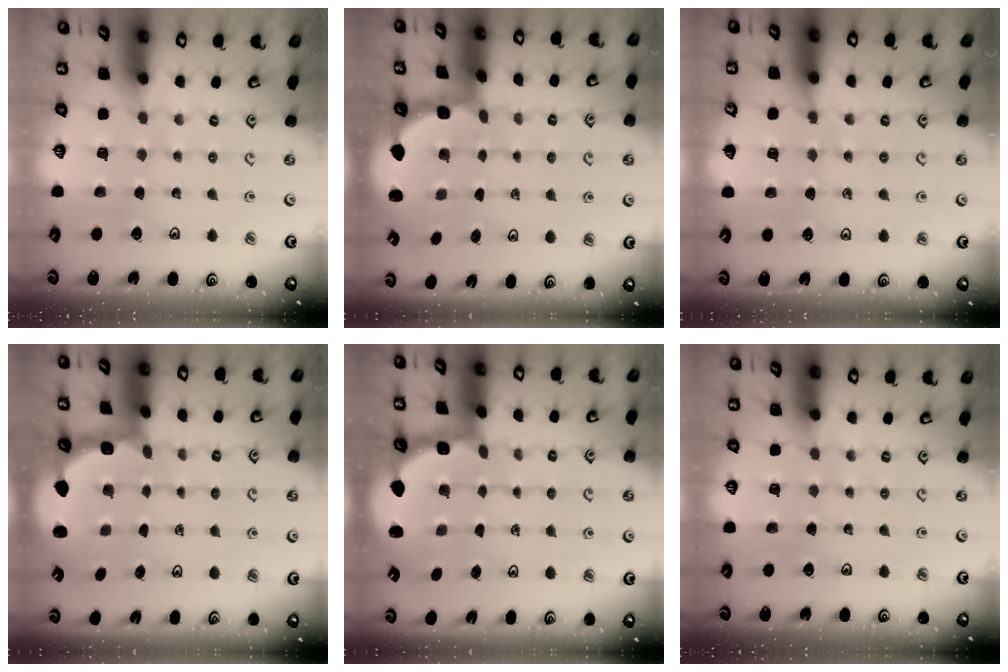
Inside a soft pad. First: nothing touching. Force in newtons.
{"total": 2.5, "press": 1.9, "slide": 1.6}
{"total": 5.1, "press": 4.9, "slide": 1.5}
{"total": 2.7, "press": 2.1, "slide": 1.7}
{"total": 2.8, "press": 2.3, "slide": 1.7}
{"total": 0.0}